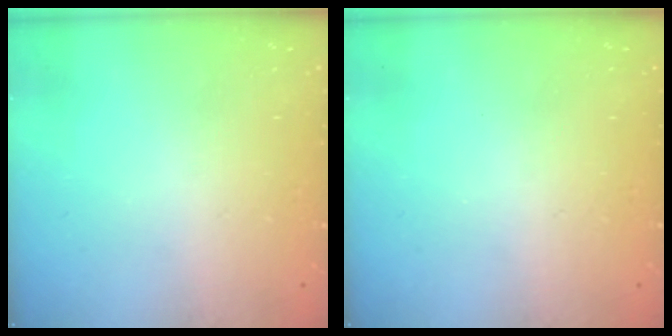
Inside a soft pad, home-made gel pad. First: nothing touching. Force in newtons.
{"total": 0.0}